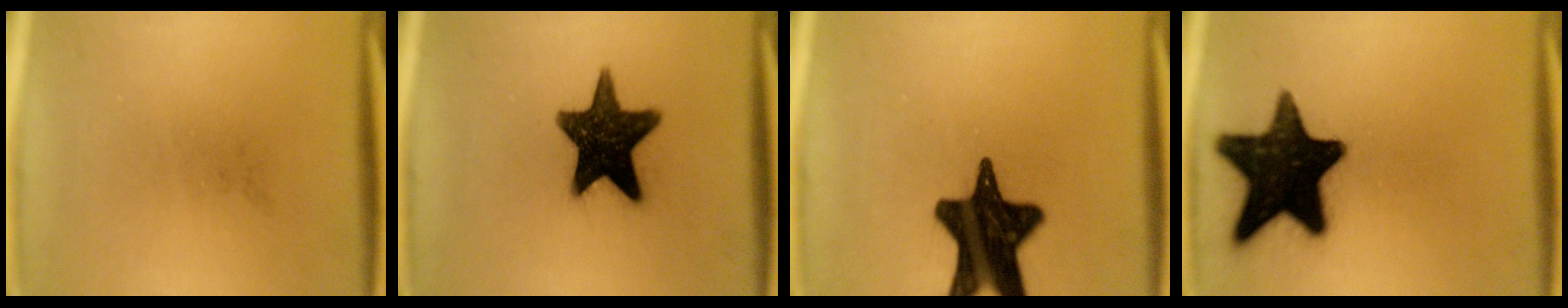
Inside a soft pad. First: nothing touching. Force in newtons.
{"total": 15.4}
{"total": 18.9}
{"total": 19.2}